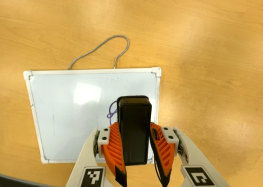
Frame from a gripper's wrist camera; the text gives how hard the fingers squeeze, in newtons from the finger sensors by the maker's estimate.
{"total": 6.4, "left": 5.4, "right": 7.3}